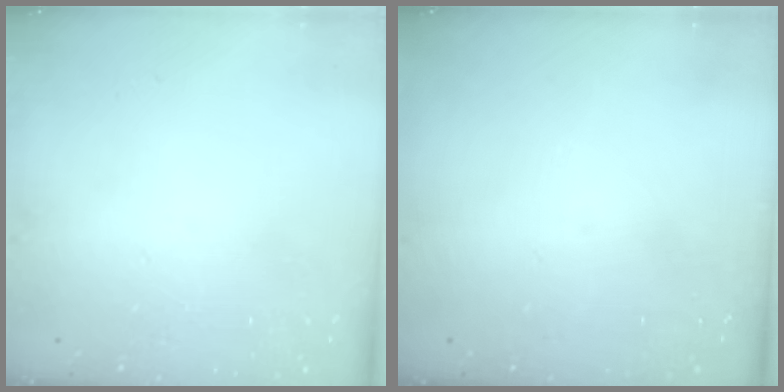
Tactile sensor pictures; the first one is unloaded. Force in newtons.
{"total": 0.0}